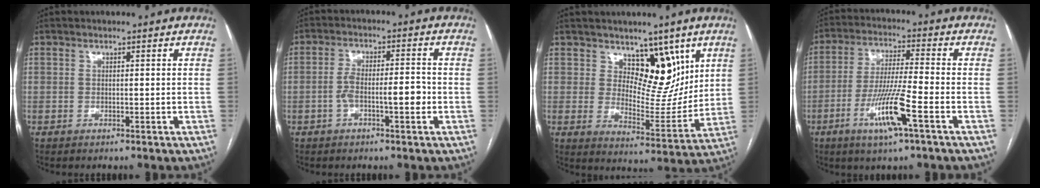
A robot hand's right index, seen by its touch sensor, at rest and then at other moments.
{"total": 5.8, "force": [-1.7, 1.4, 5.3], "torque": [-0.098, 0.018, -0.028]}
{"total": 9.6, "force": [5.8, 5.6, 5.3], "torque": [-0.061, -0.010, 0.099]}
{"total": 10.4, "force": [-4.5, 0.2, 9.3], "torque": [-0.182, -0.011, -0.086]}